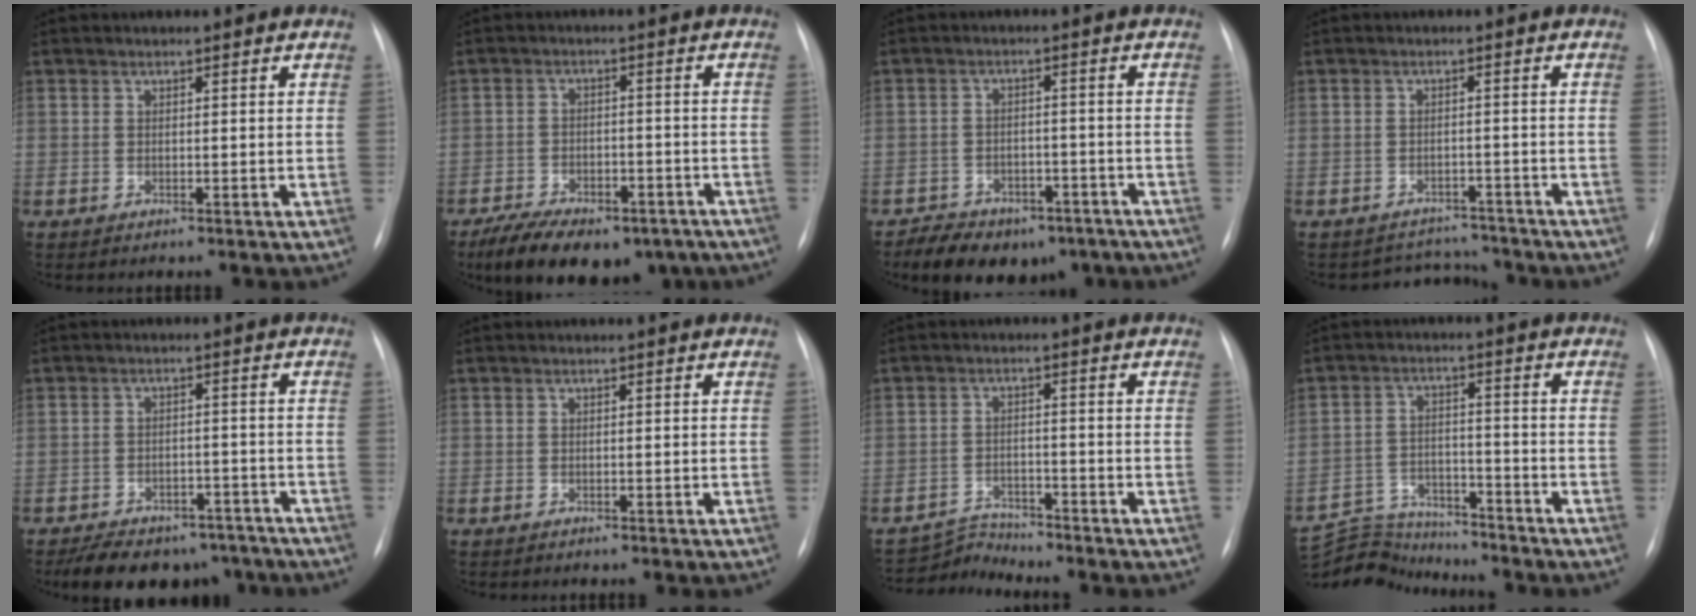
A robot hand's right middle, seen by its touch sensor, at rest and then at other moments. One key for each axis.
{"total": 16.6, "fx": -11.7, "fy": 8.0, "fz": 8.7, "tx": -0.160, "ty": -0.001, "tz": -0.167}
{"total": 11.8, "fx": -8.5, "fy": 6.7, "fz": 4.8, "tx": -0.071, "ty": 0.018, "tz": -0.115}
{"total": 4.6, "fx": -4.3, "fy": 1.1, "fz": -1.2, "tx": 0.015, "ty": 0.017, "tz": -0.058}
{"total": 13.5, "fx": -10.6, "fy": 6.7, "fz": 4.7, "tx": -0.074, "ty": 0.009, "tz": -0.137}
{"total": 0.0}
{"total": 4.0, "fx": -3.6, "fy": -0.4, "fz": -1.7, "tx": 0.032, "ty": -0.006, "tz": -0.062}
{"total": 10.3, "fx": -10.1, "fy": 1.7, "fz": 0.3, "tx": -0.009, "ty": 0.021, "tz": -0.174}